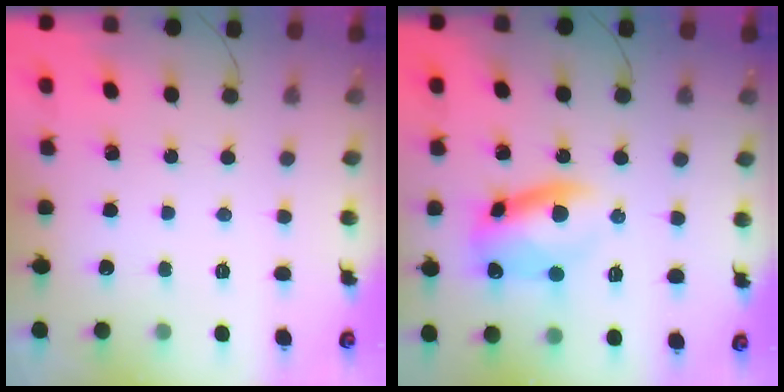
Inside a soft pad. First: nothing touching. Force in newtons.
{"total": 10.1, "press": 10.0, "slide": 1.0}